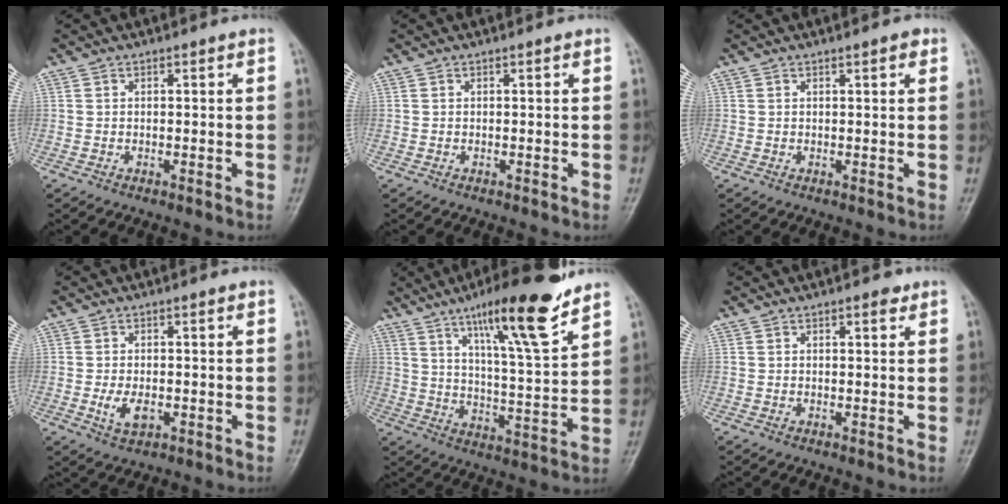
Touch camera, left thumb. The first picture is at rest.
{"total": 0.0}
{"total": 1.3, "force": [0.8, 0.4, 1.0], "torque": [-0.011, 0.000, 0.008]}
{"total": 4.0, "force": [-0.8, 2.2, 3.2], "torque": [-0.057, -0.005, -0.012]}
{"total": 17.6, "force": [11.5, 2.6, 13.0], "torque": [-0.191, -0.062, 0.189]}
{"total": 1.7, "force": [1.0, 0.7, 1.2], "torque": [-0.011, -0.003, 0.012]}